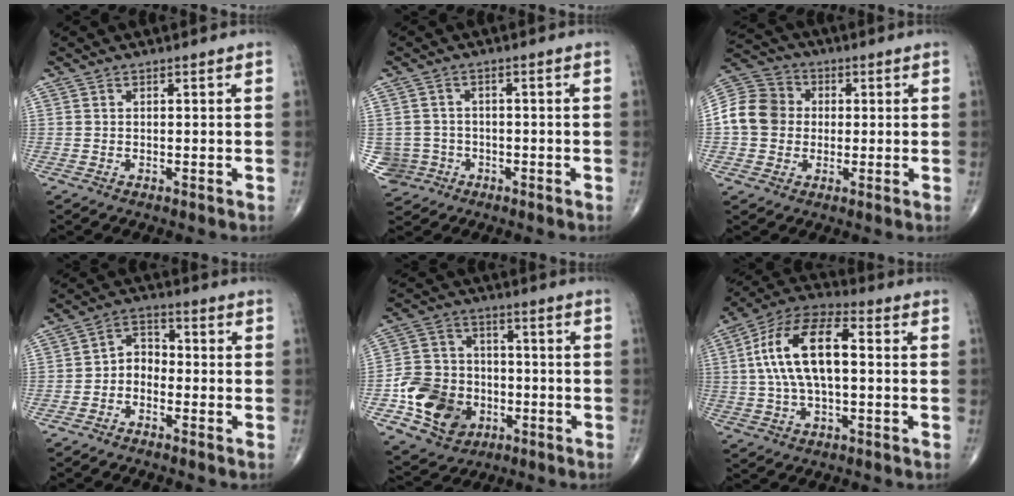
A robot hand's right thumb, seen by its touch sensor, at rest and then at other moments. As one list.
[{"total": 5.4, "force": [-1.5, 5.2, 0.2], "torque": [0.006, 0.015, -0.022]}, {"total": 11.0, "force": [0.1, 9.6, 5.3], "torque": [-0.089, 0.028, -0.010]}, {"total": 4.6, "force": [-1.8, 3.4, 2.6], "torque": [-0.021, 0.030, -0.047]}, {"total": 14.9, "force": [-4.7, 11.9, 7.6], "torque": [-0.106, 0.021, -0.078]}, {"total": 15.6, "force": [1.4, 7.3, 13.7], "torque": [-0.264, 0.036, 0.020]}]